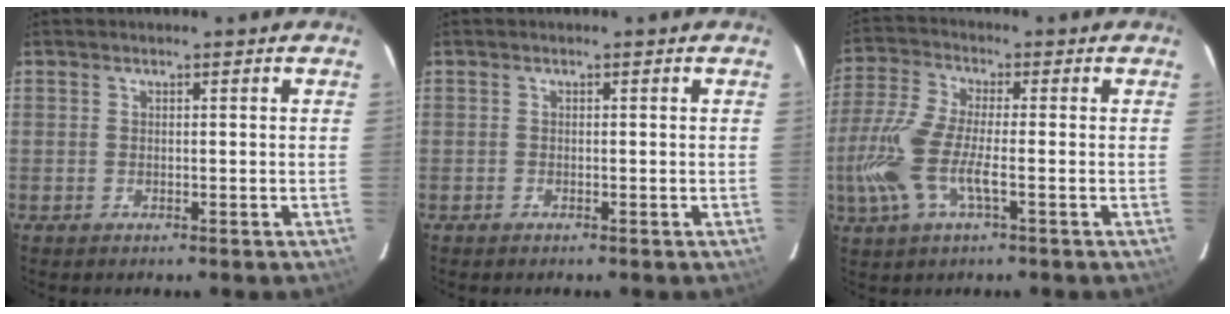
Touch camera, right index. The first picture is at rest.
{"total": 0.0}
{"total": 11.9, "force": [-2.9, 3.1, 11.2], "torque": [-0.253, -0.005, -0.060]}